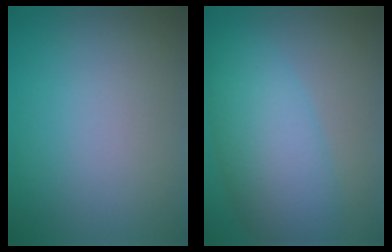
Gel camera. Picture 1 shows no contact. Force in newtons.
{"total": 7.0, "press": 7.0, "slide": 0.1}